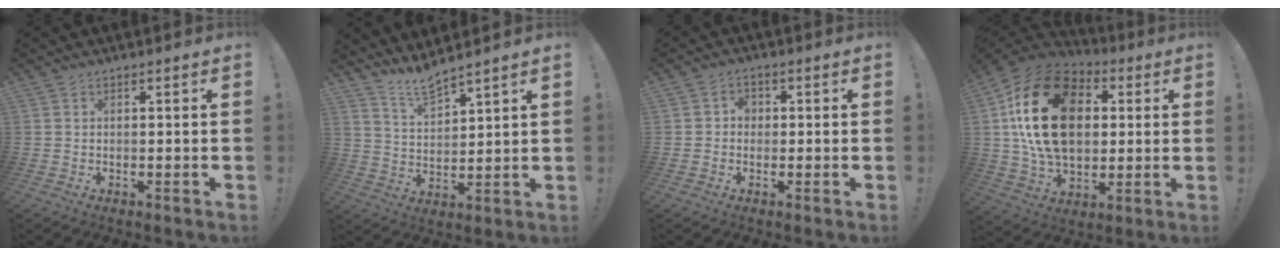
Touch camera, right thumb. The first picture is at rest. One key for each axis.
{"total": 7.6, "fx": 6.9, "fy": 0.9, "fz": 3.0, "tx": -0.070, "ty": -0.040, "tz": 0.128}
{"total": 3.0, "fx": -0.6, "fy": 2.5, "fz": 1.5, "tx": -0.027, "ty": 0.009, "tz": -0.011}
{"total": 26.0, "fx": 5.1, "fy": 17.5, "fz": 18.5, "tx": -0.333, "ty": -0.002, "tz": 0.094}